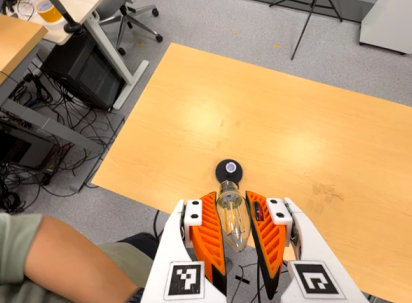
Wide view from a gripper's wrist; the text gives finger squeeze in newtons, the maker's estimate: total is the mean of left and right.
{"total": 19.6, "left": 21.2, "right": 18.0}